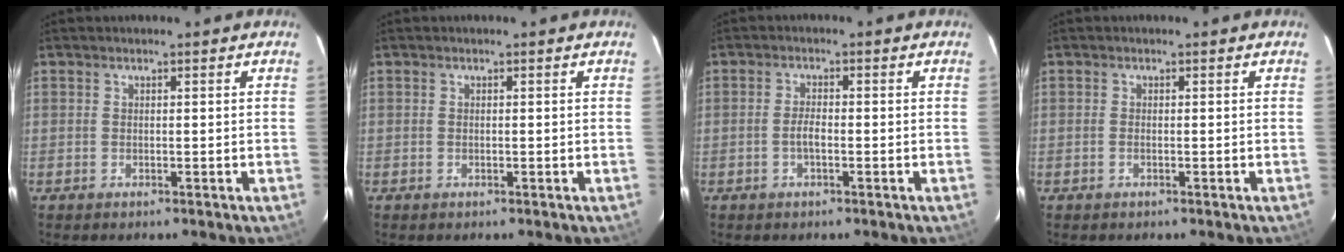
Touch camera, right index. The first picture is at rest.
{"total": 0.0}
{"total": 2.3, "force": [-0.8, 0.7, 2.1], "torque": [-0.043, 0.003, -0.016]}
{"total": 0.6, "force": [-0.2, 0.2, 0.5], "torque": [-0.012, 0.000, -0.005]}